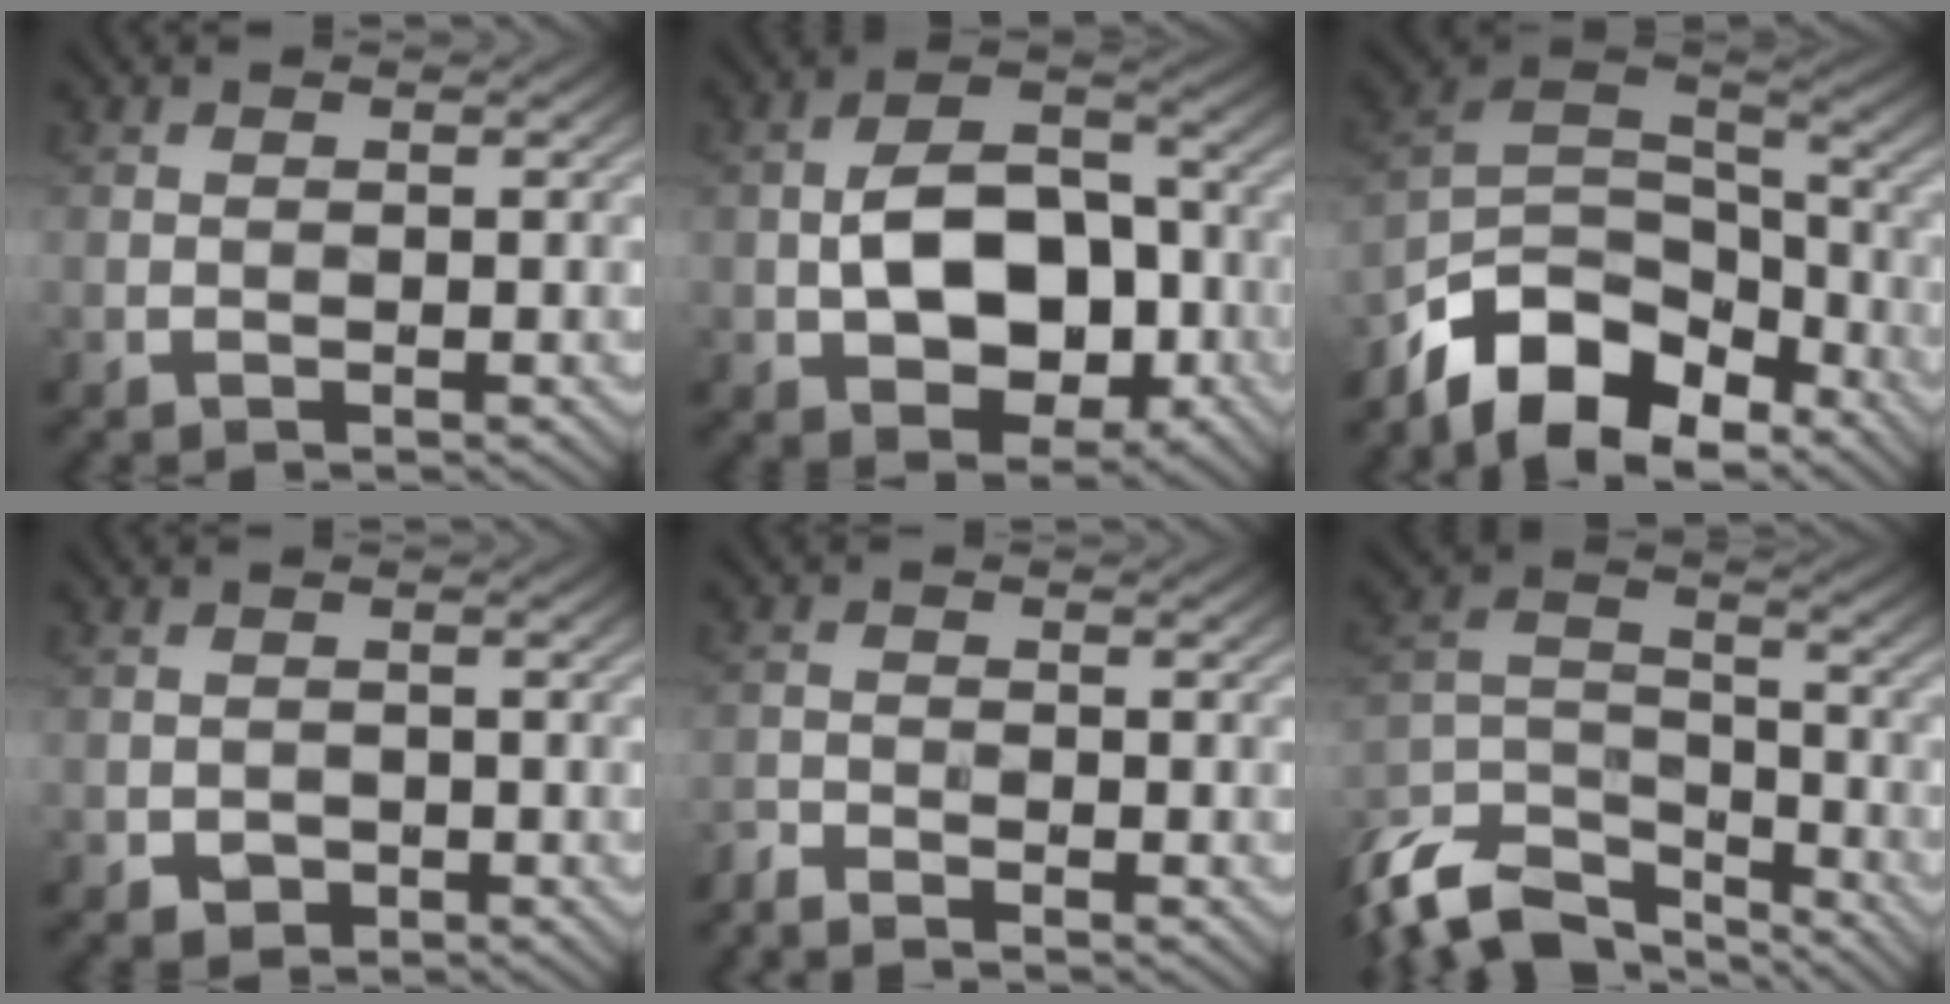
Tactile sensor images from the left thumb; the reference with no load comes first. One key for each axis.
{"total": 10.6, "fx": -1.9, "fy": 6.7, "fz": 7.9, "tx": -0.140, "ty": 0.005, "tz": -0.032}
{"total": 11.9, "fx": -8.3, "fy": 5.8, "fz": 6.2, "tx": -0.125, "ty": -0.004, "tz": -0.160}
{"total": 1.7, "fx": -1.0, "fy": 1.2, "fz": 0.7, "tx": -0.011, "ty": -0.003, "tz": -0.019}
{"total": 2.5, "fx": -2.5, "fy": 0.1, "fz": 0.5, "tx": -0.014, "ty": -0.007, "tz": -0.056}
{"total": 13.9, "fx": -10.9, "fy": 6.0, "fz": 6.2, "tx": -0.167, "ty": -0.014, "tz": -0.199}